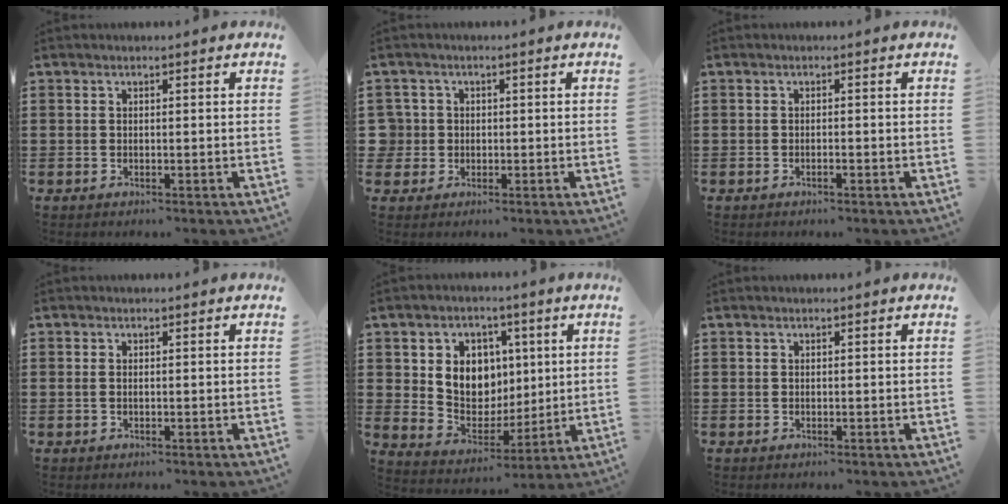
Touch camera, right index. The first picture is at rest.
{"total": 2.8, "force": [-0.1, 2.8, 0.4], "torque": [-0.027, 0.008, -0.007]}
{"total": 0.6, "force": [-0.4, 0.1, 0.4], "torque": [-0.010, -0.003, -0.007]}
{"total": 0.7, "force": [0.1, 0.4, 0.6], "torque": [-0.013, 0.003, 0.001]}
{"total": 8.1, "force": [2.5, 7.2, 2.6], "torque": [-0.064, -0.005, 0.047]}
{"total": 0.0}